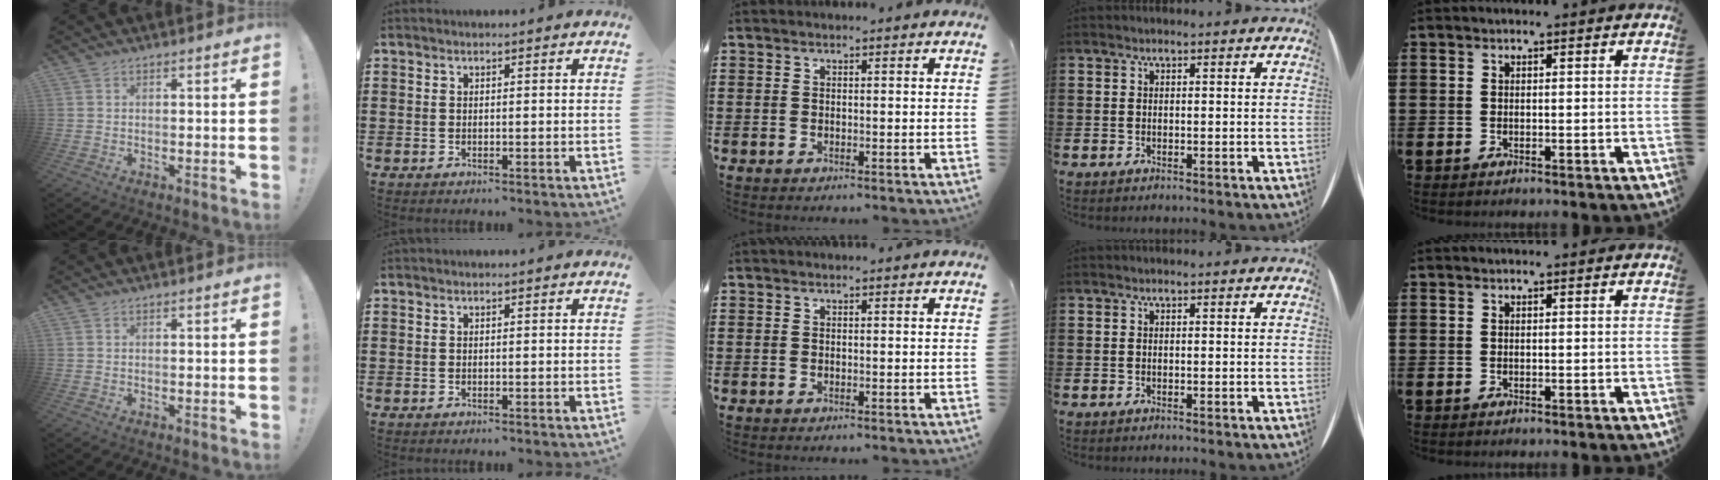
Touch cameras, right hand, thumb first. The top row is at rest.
{}